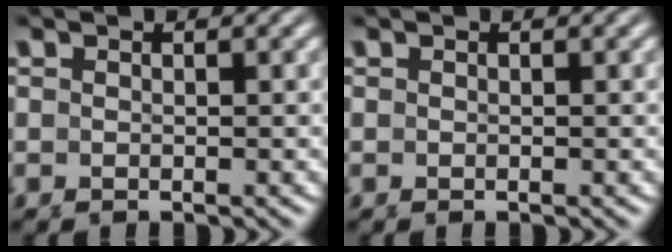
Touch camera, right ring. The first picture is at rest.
{"total": 0.0}